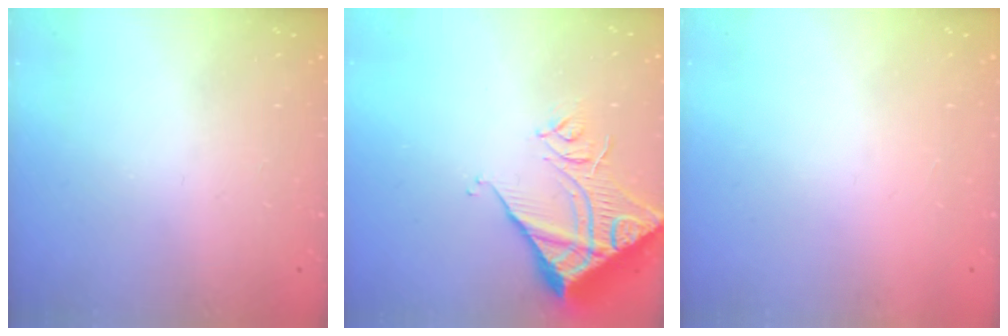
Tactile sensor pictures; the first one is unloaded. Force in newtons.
{"total": 13.9, "press": 13.8, "slide": 1.7}
{"total": 1.5, "press": 1.5, "slide": 0.1}